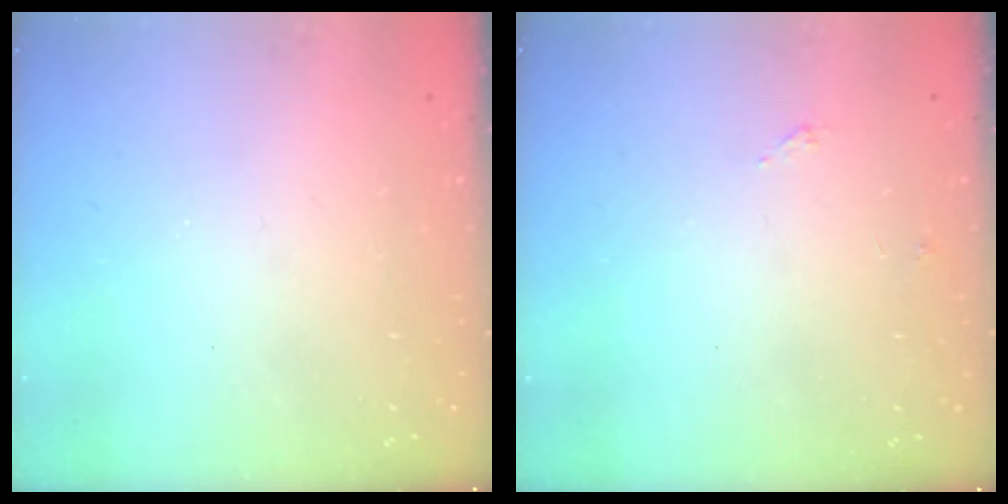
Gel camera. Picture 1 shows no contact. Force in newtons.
{"total": 3.3, "press": 3.3, "slide": 0.7}